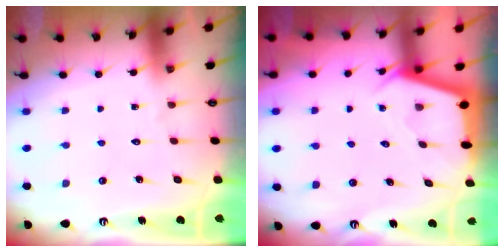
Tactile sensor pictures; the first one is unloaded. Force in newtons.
{"total": 2.7, "press": 2.7, "slide": 0.1}